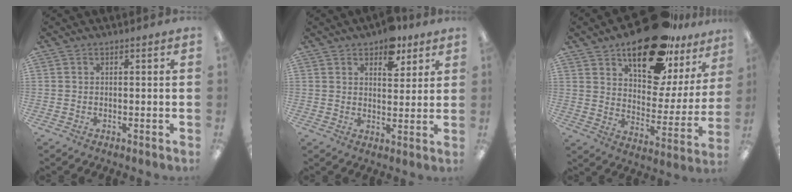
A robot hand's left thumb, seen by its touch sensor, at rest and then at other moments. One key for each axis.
{"total": 7.8, "fx": 5.3, "fy": 4.2, "fz": 3.9, "tx": -0.034, "ty": -0.028, "tz": 0.088}
{"total": 21.6, "fx": 15.8, "fy": 9.1, "fz": 11.6, "tx": -0.169, "ty": -0.105, "tz": 0.267}